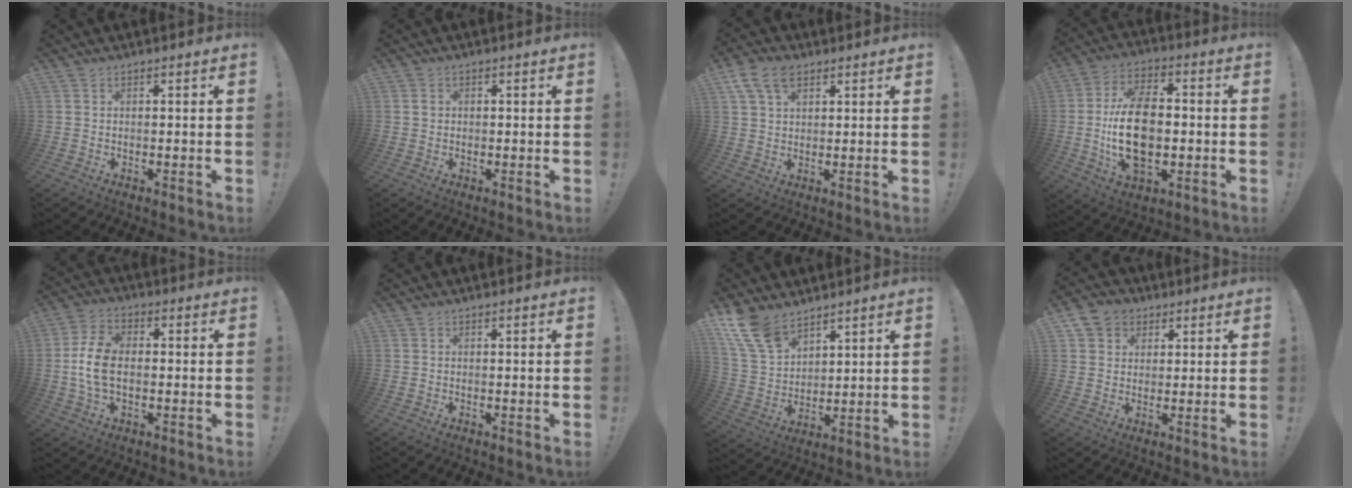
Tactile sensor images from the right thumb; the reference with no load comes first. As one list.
[{"total": 1.0, "force": [0.1, 0.9, 0.4], "torque": [-0.001, 0.001, 0.000]}, {"total": 9.0, "force": [4.6, 5.6, 5.3], "torque": [-0.091, -0.006, 0.090]}, {"total": 18.4, "force": [-1.8, 11.3, 14.5], "torque": [-0.266, -0.001, -0.033]}, {"total": 9.8, "force": [-1.0, 6.1, 7.7], "torque": [-0.145, 0.000, -0.016]}, {"total": 0.0}, {"total": 12.8, "force": [9.3, 6.7, 5.7], "torque": [-0.122, -0.049, 0.183]}, {"total": 6.5, "force": [3.0, 5.5, 1.7], "torque": [-0.029, -0.010, 0.061]}]